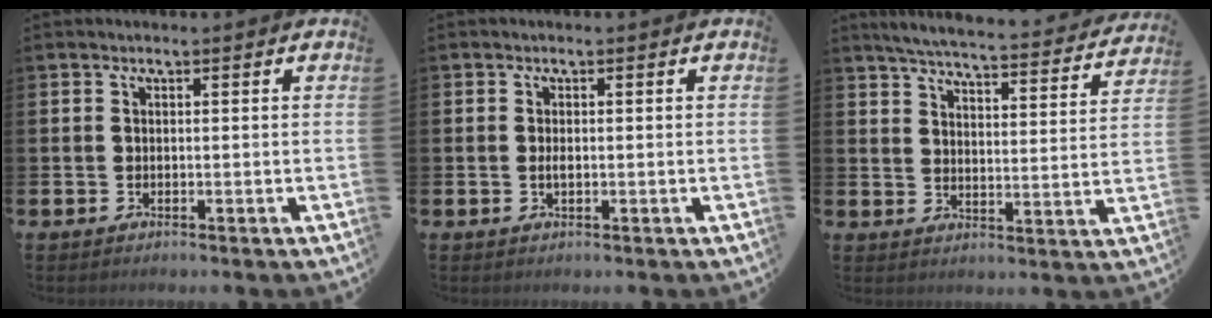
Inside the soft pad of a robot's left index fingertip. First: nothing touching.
{"total": 1.0, "force": [0.0, 0.4, 0.9], "torque": [-0.013, 0.001, -0.004]}
{"total": 5.4, "force": [5.2, 0.2, 1.5], "torque": [-0.045, -0.042, 0.086]}